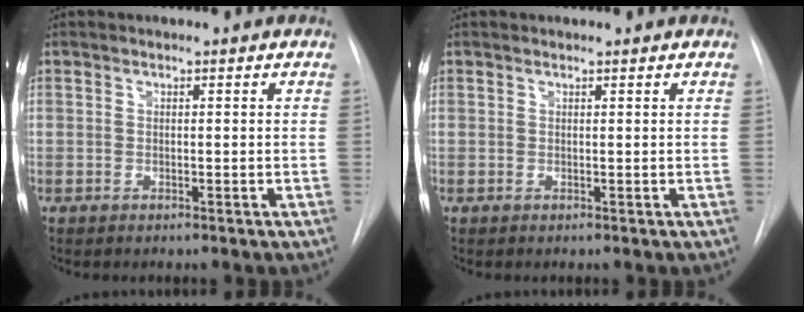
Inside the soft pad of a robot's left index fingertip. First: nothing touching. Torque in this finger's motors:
{"motor_torque": [0.26, -0.01, -0.04, -0.01]}